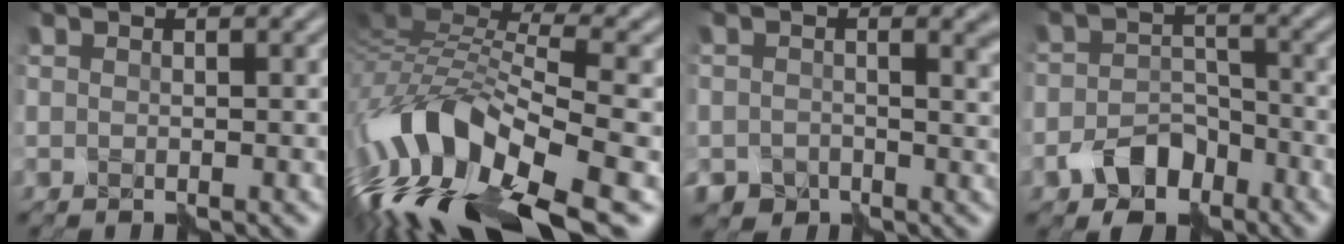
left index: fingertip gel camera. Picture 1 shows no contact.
{"total": 14.8, "force": [-6.4, 6.9, 11.5], "torque": [-0.245, 0.008, -0.111]}
{"total": 2.2, "force": [-1.2, 1.5, 1.0], "torque": [-0.020, -0.006, -0.024]}
{"total": 4.4, "force": [-2.8, 2.8, 2.0], "torque": [-0.030, 0.003, -0.051]}